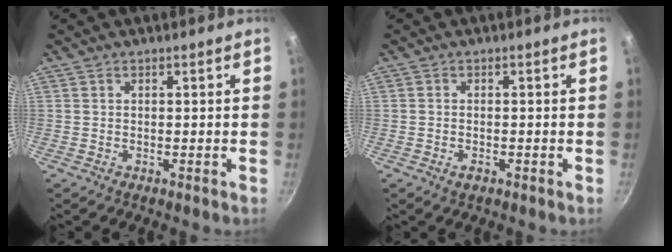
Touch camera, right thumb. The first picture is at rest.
{"total": 1.6, "force": [-0.8, 0.9, 1.1], "torque": [-0.023, 0.001, -0.016]}